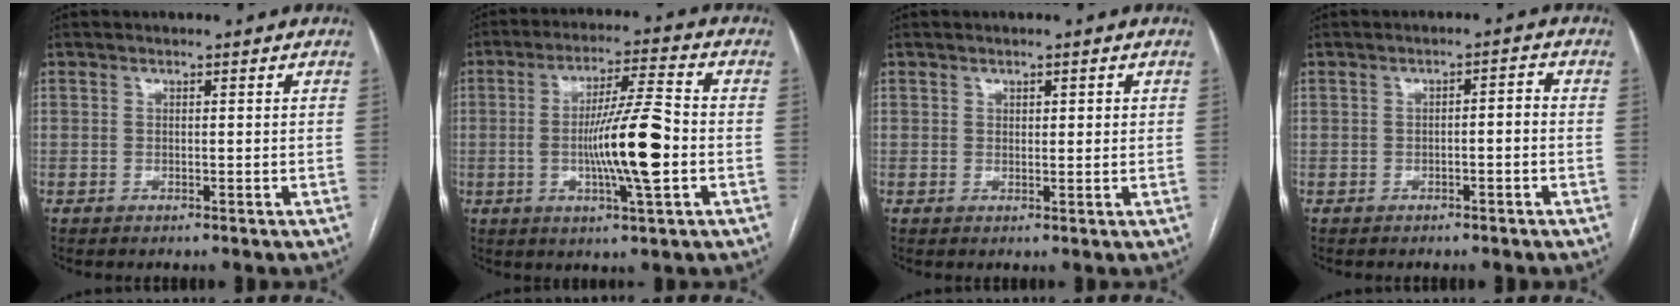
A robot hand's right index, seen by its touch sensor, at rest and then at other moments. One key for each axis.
{"total": 11.9, "fx": -1.9, "fy": 0.3, "fz": 11.7, "tx": -0.207, "ty": -0.002, "tz": -0.037}
{"total": 1.7, "fx": 0.7, "fy": 0.8, "fz": 1.3, "tx": -0.018, "ty": 0.002, "tz": 0.010}
{"total": 2.1, "fx": -0.6, "fy": 0.6, "fz": 1.9, "tx": -0.030, "ty": 0.012, "tz": -0.006}